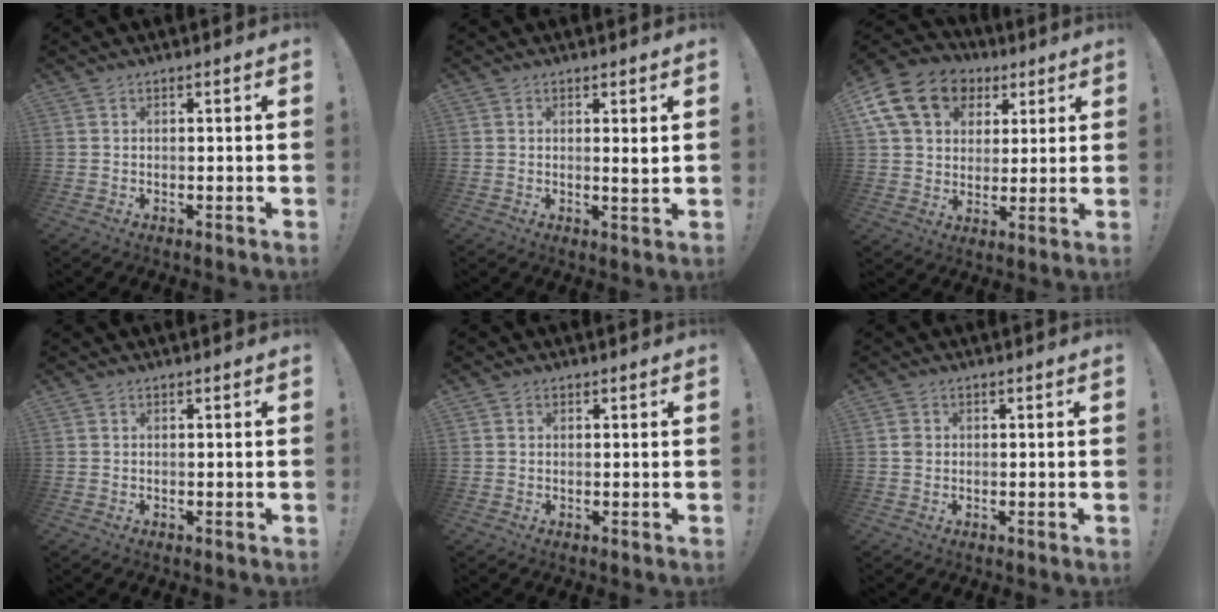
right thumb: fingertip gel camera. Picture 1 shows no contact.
{"total": 2.2, "force": [0.9, 0.0, 2.0], "torque": [-0.026, -0.010, 0.012]}
{"total": 17.9, "force": [7.3, 13.6, 9.0], "torque": [-0.140, -0.031, 0.142]}
{"total": 0.0}
{"total": 0.9, "force": [0.4, 0.8, -0.1], "torque": [0.011, -0.003, 0.006]}
{"total": 1.6, "force": [0.1, 1.5, 0.5], "torque": [-0.007, 0.003, 0.002]}